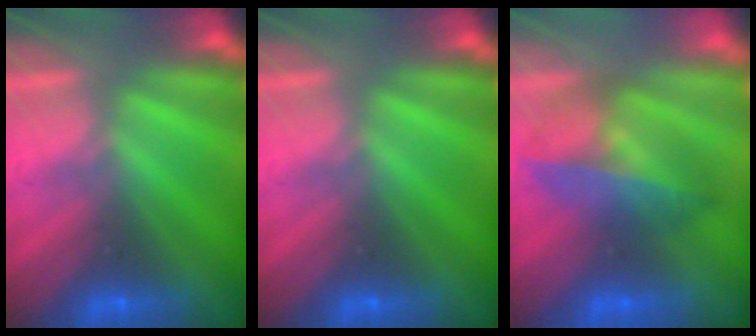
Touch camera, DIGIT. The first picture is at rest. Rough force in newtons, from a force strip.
{"total": 0.0}
{"total": 4.6}